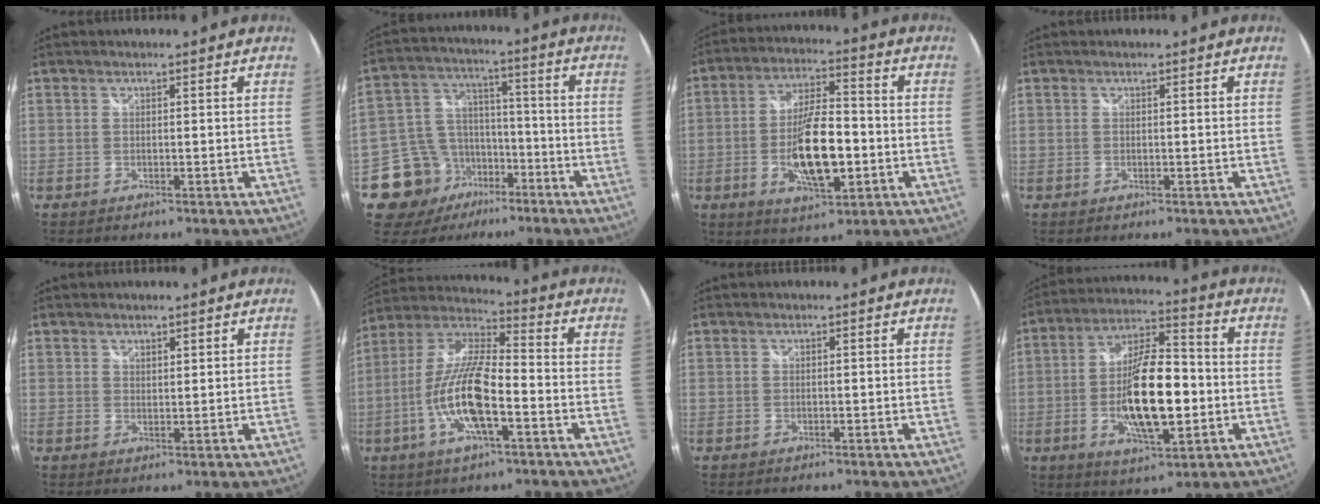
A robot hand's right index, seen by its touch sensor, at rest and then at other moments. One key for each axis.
{"total": 13.0, "fx": -7.5, "fy": 9.7, "fz": 4.4, "tx": -0.113, "ty": 0.032, "tz": -0.116}
{"total": 13.1, "fx": -3.1, "fy": 4.5, "fz": 12.0, "tx": -0.224, "ty": -0.001, "tz": -0.047}
{"total": 0.0}
{"total": 1.5, "fx": 1.3, "fy": 0.6, "fz": 0.3, "tx": 0.000, "ty": 0.001, "tz": 0.022}
{"total": 14.4, "fx": -5.0, "fy": 3.9, "fz": 12.9, "tx": -0.263, "ty": -0.002, "tz": -0.097}
{"total": 0.0}
{"total": 15.8, "fx": -2.8, "fy": 5.3, "fz": 14.6, "tx": -0.270, "ty": 0.005, "tz": -0.046}